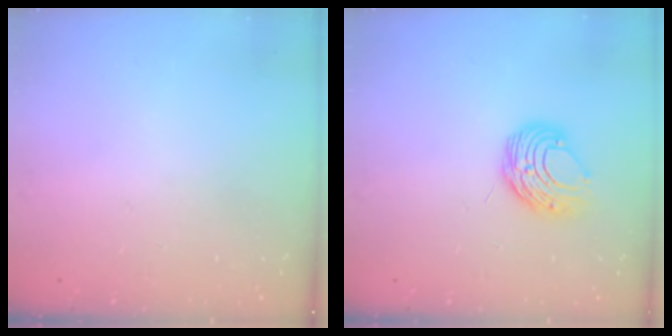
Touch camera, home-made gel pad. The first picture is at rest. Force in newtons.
{"total": 8.8, "press": 8.8, "slide": 0.8}